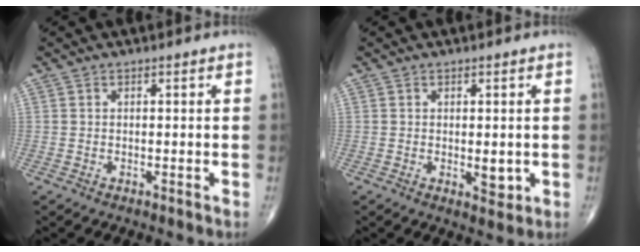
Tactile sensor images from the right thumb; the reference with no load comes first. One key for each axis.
{"total": 2.7, "fx": 0.1, "fy": 1.3, "fz": 2.3, "tx": -0.028, "ty": -0.009, "tz": 0.006}